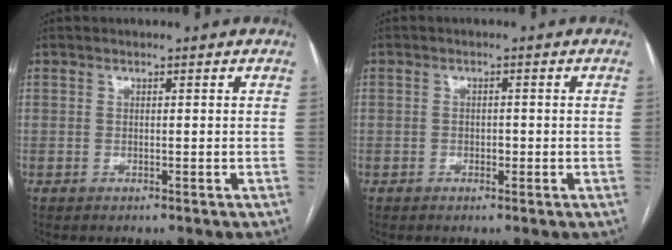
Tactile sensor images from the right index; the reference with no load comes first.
{"total": 1.0, "force": [-0.4, 0.6, 0.7], "torque": [-0.009, 0.003, -0.008]}